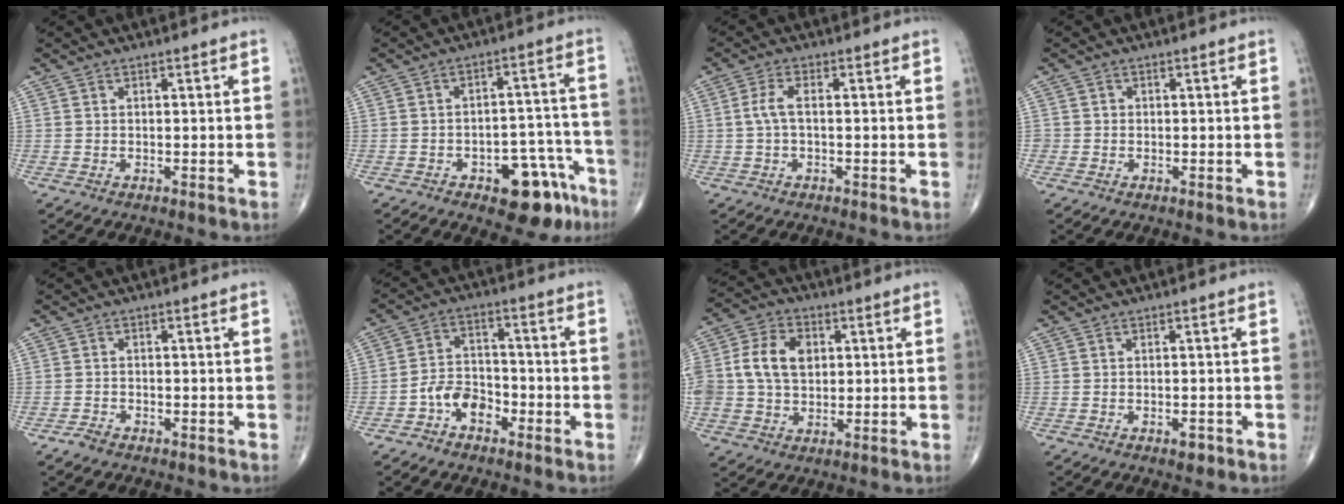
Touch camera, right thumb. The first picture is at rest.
{"total": 12.1, "force": [-6.7, 5.8, 8.2], "torque": [-0.068, 0.054, -0.082]}
{"total": 3.3, "force": [0.0, 1.3, 3.1], "torque": [-0.075, 0.008, -0.003]}
{"total": 1.2, "force": [-0.2, 1.1, 0.0], "torque": [0.008, 0.006, -0.006]}
{"total": 1.7, "force": [-1.4, 0.8, 0.7], "torque": [-0.020, 0.005, -0.025]}
{"total": 7.1, "force": [-3.5, 4.8, 3.9], "torque": [-0.050, 0.035, -0.070]}
{"total": 12.1, "force": [1.6, 9.0, 7.9], "torque": [-0.138, 0.014, 0.029]}
{"total": 1.6, "force": [-0.9, 0.8, 1.1], "torque": [-0.015, 0.001, -0.013]}